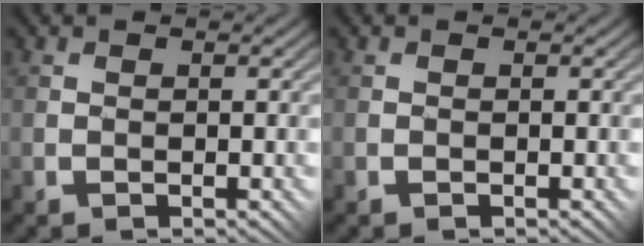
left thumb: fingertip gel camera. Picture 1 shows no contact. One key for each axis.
{"total": 0.0}